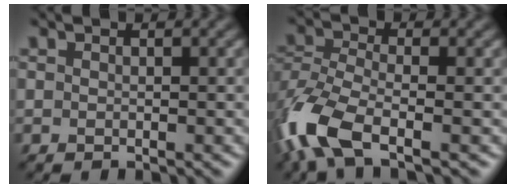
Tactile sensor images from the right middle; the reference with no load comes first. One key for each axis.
{"total": 7.8, "fx": -4.5, "fy": 3.3, "fz": 5.5, "tx": -0.137, "ty": -0.007, "tz": -0.100}